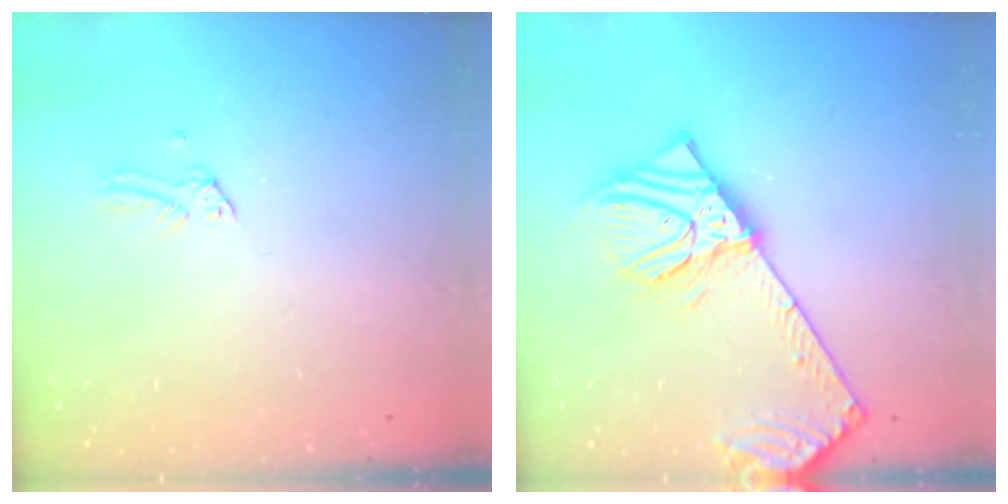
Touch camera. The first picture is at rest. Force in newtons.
{"total": 18.0, "press": 17.7, "slide": 3.2}